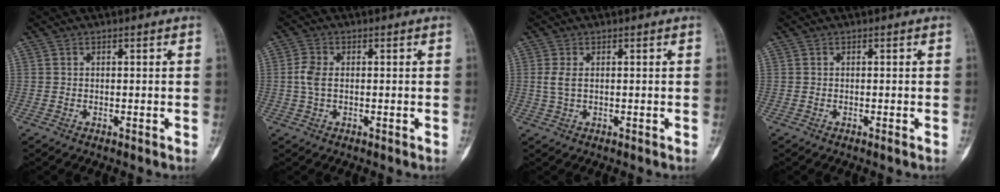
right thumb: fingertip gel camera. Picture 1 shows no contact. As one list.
[{"total": 3.4, "force": [0.2, 2.0, 2.8], "torque": [-0.071, 0.006, 0.000]}, {"total": 2.3, "force": [0.5, 1.1, 1.9], "torque": [-0.053, 0.004, 0.015]}, {"total": 0.0}]